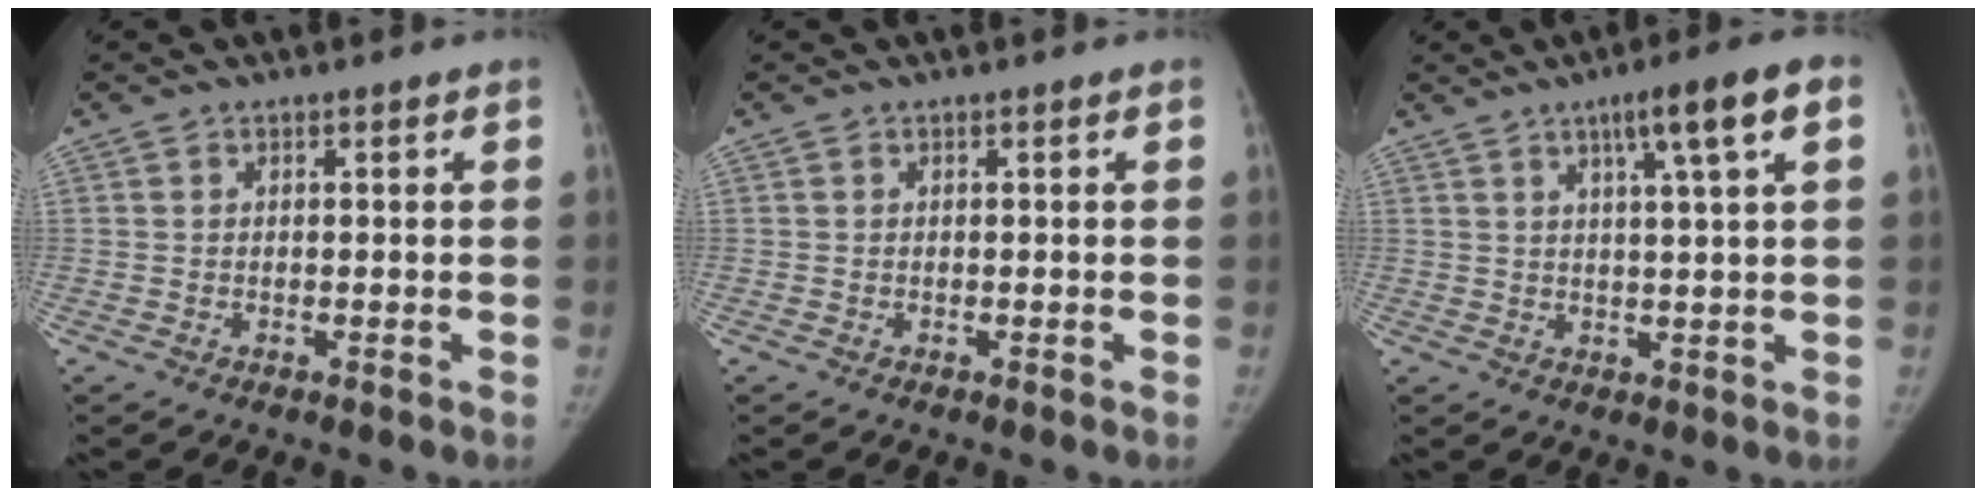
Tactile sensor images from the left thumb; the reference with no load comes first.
{"total": 0.0}
{"total": 8.3, "force": [3.6, 0.3, 7.5], "torque": [-0.115, 0.002, 0.055]}